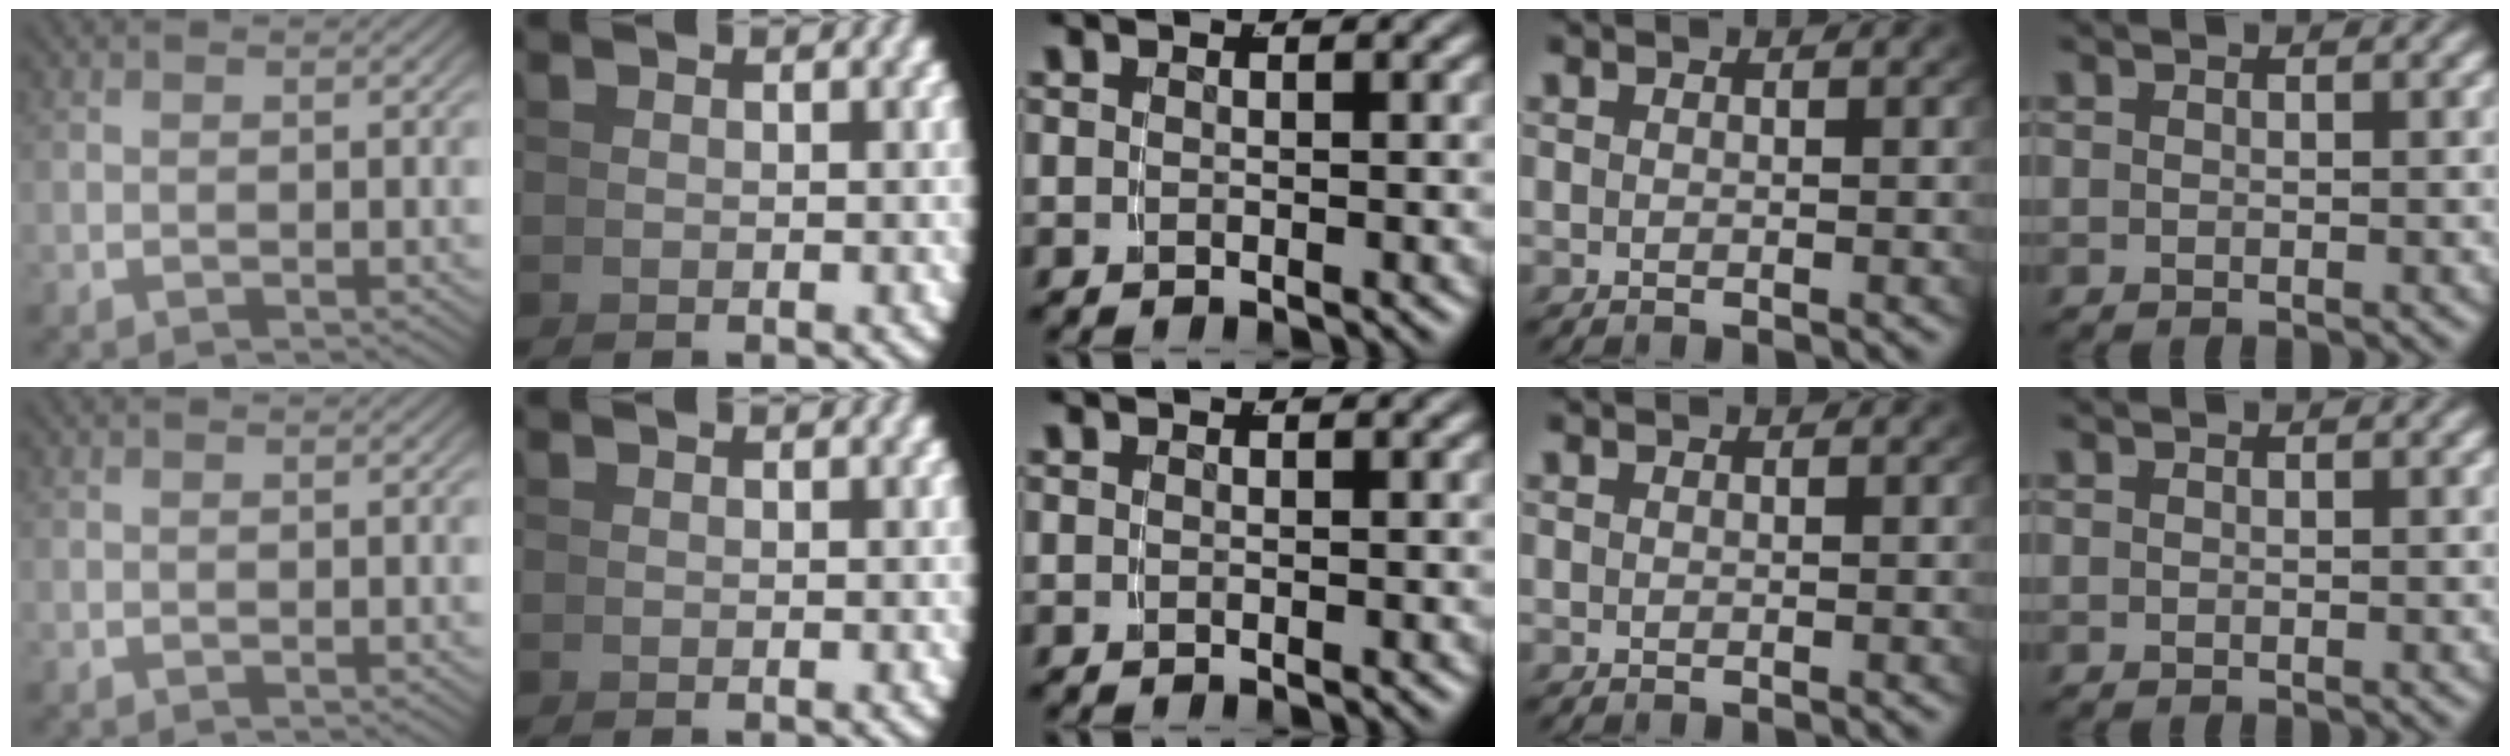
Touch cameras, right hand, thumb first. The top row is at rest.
{}